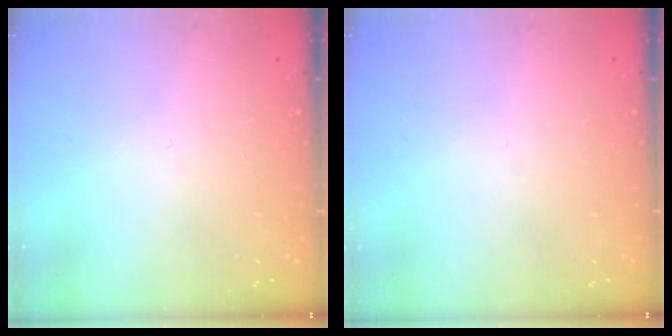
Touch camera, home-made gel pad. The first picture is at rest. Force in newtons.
{"total": 0.0}